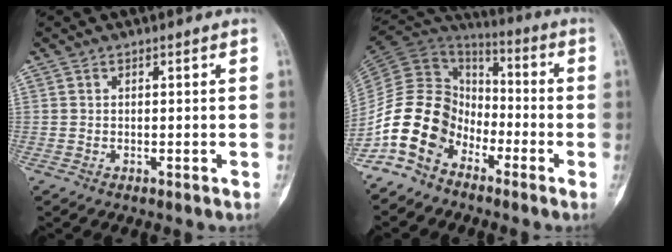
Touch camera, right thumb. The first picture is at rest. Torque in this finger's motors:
{"motor_torque": [1.35, 0.76, 1.36, -1.41, 0.16]}